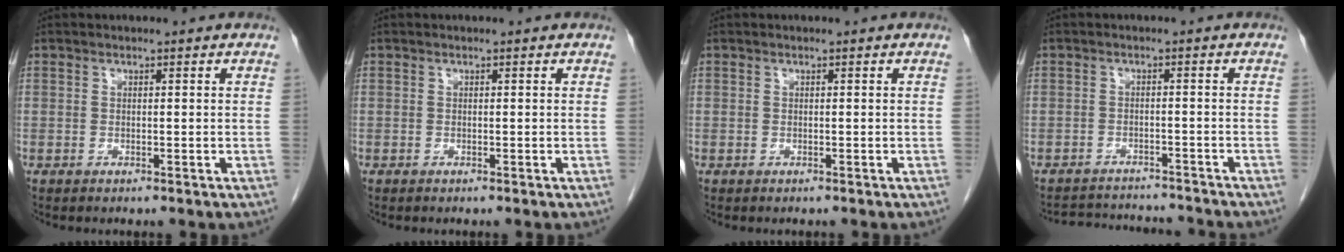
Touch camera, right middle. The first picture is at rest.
{"total": 0.0}
{"total": 0.0}
{"total": 9.7, "force": [-9.5, 1.0, 1.7], "torque": [-0.031, 0.005, -0.130]}